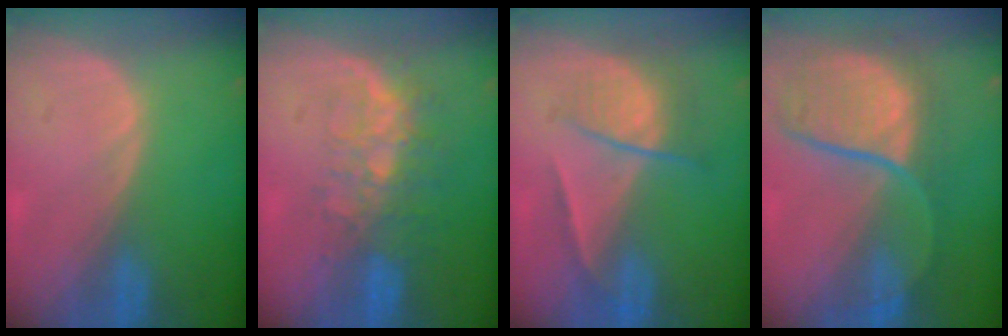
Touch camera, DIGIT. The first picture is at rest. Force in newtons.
{"total": 8.2, "press": 6.7, "slide": 4.6}
{"total": 6.7, "press": 5.8, "slide": 3.5}
{"total": 10.0, "press": 9.3, "slide": 3.7}